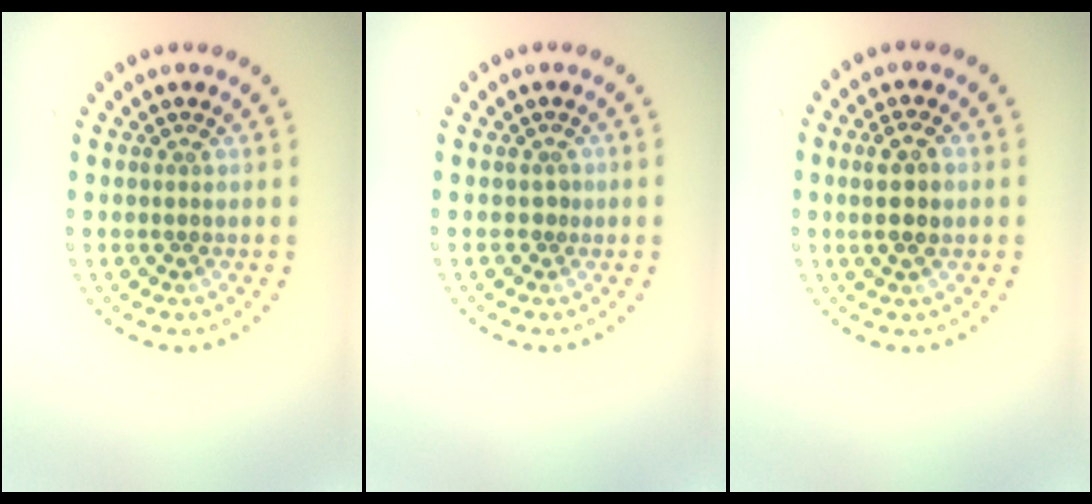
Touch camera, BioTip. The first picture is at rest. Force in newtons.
{"total": 0.5, "press": 0.3, "slide": 0.4}
{"total": 2.7, "press": 2.6, "slide": 0.7}